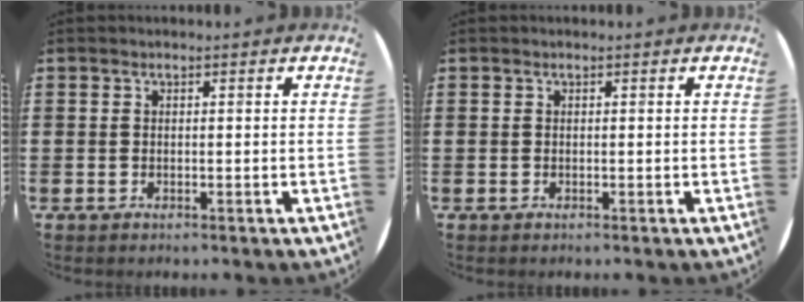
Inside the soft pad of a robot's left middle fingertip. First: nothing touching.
{"total": 0.0}